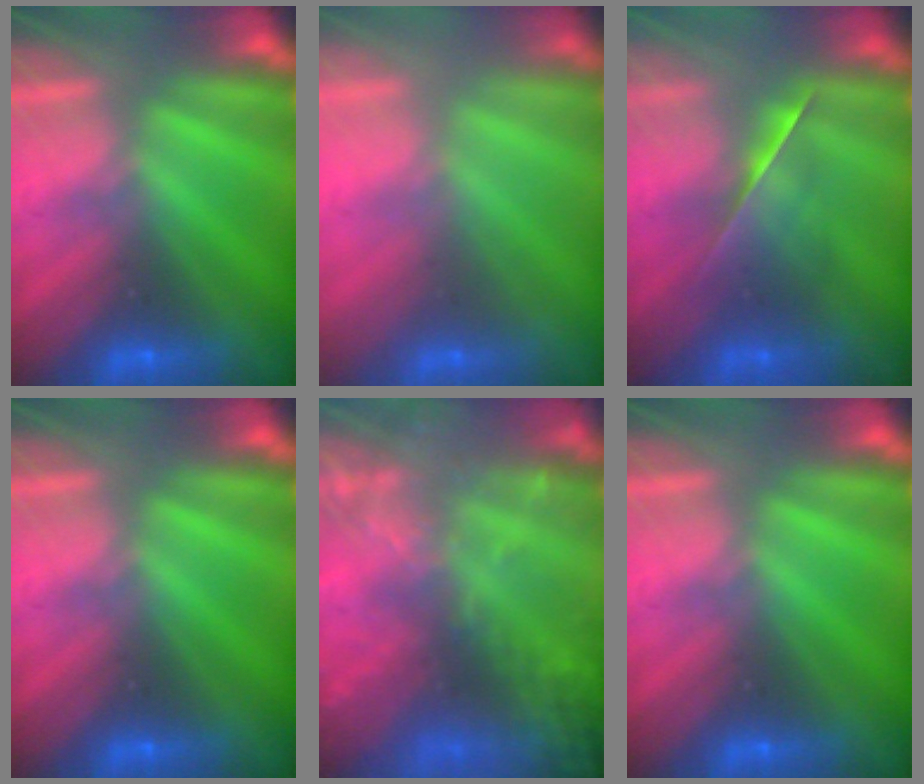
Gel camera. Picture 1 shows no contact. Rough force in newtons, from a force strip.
{"total": 2.2}
{"total": 2.1}
{"total": 0.0}
{"total": 7.7}
{"total": 0.0}